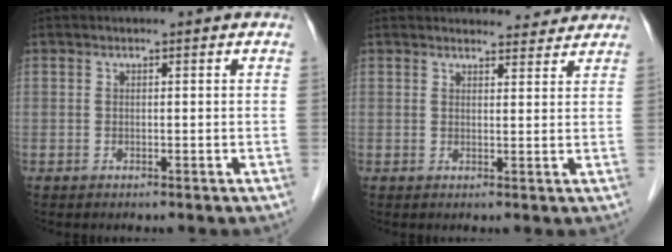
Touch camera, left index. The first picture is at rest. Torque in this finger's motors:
{"motor_torque": [-0.30, -1.13, 0.09, 0.00]}